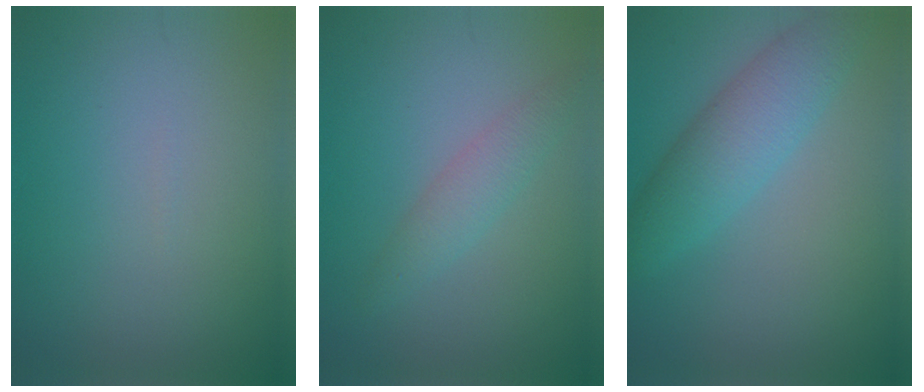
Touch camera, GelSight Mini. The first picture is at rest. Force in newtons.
{"total": 2.2, "press": 2.2, "slide": 0.2}
{"total": 4.5, "press": 4.5, "slide": 0.2}